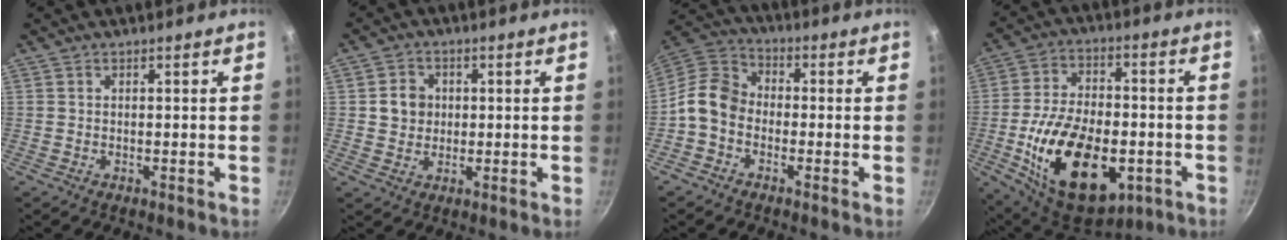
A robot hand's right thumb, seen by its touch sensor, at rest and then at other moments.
{"total": 5.1, "force": [0.5, 4.6, 2.0], "torque": [-0.007, 0.006, 0.005]}
{"total": 8.9, "force": [-2.6, 6.9, 5.1], "torque": [-0.080, 0.043, -0.075]}
{"total": 24.0, "force": [-6.4, 13.7, 18.6], "torque": [-0.304, 0.017, -0.094]}